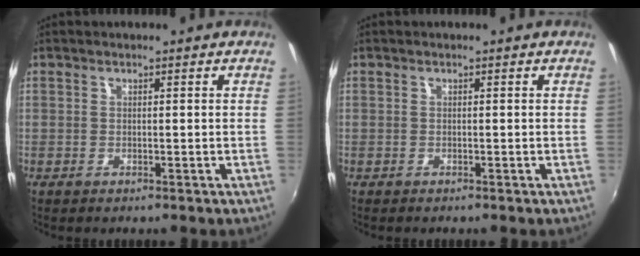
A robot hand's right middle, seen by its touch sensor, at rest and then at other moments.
{"total": 0.0}